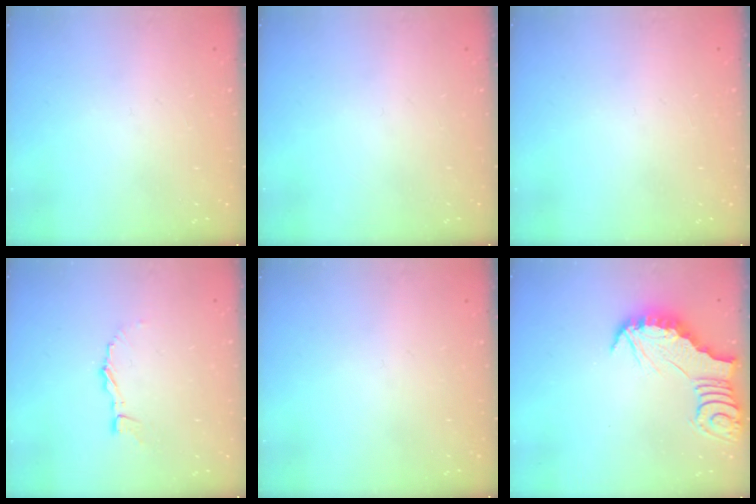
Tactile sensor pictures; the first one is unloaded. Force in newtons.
{"total": 0.0}
{"total": 0.0}
{"total": 3.5, "press": 3.5, "slide": 0.3}
{"total": 0.0}
{"total": 2.8, "press": 2.7, "slide": 0.3}